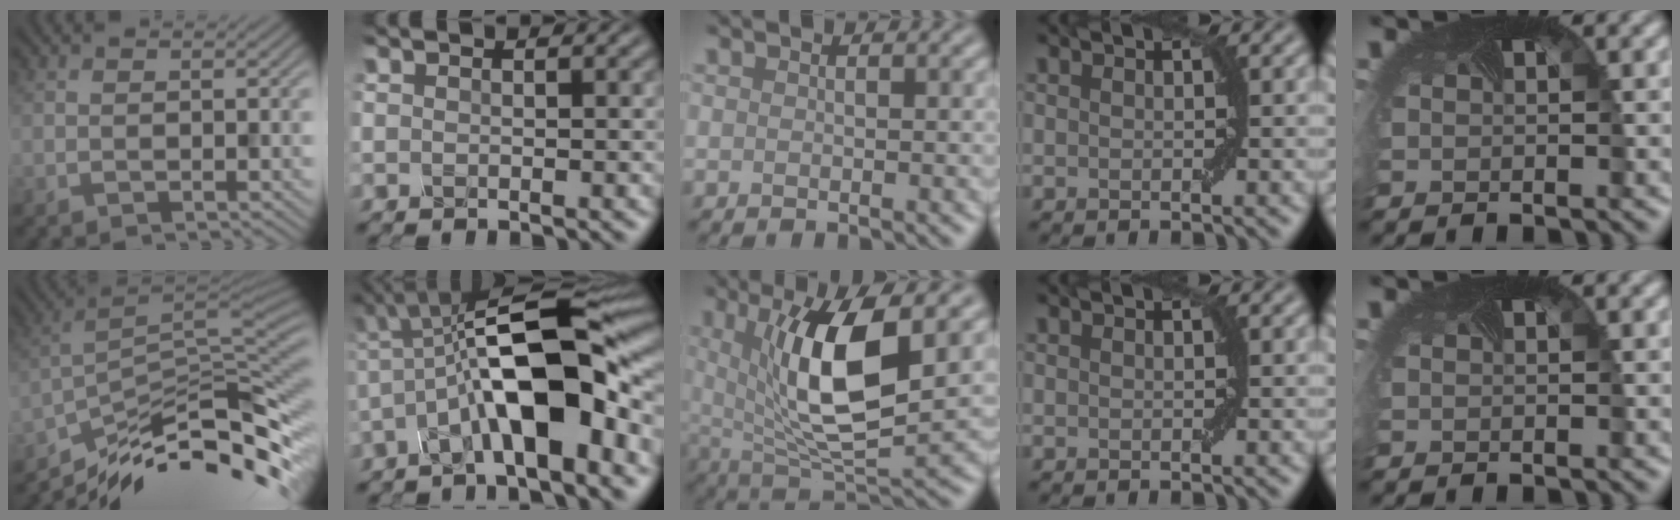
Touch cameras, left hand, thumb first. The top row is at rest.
{"thumb": {"total": 13.3, "force": [-8.4, 3.4, 9.7], "torque": [-0.190, 0.005, -0.144]}, "index": {"total": 12.5, "force": [-2.6, 3.7, 11.6], "torque": [-0.186, 0.018, -0.052]}, "middle": {"total": 10.1, "force": [2.5, 3.6, 9.2], "torque": [-0.163, -0.011, 0.046]}}